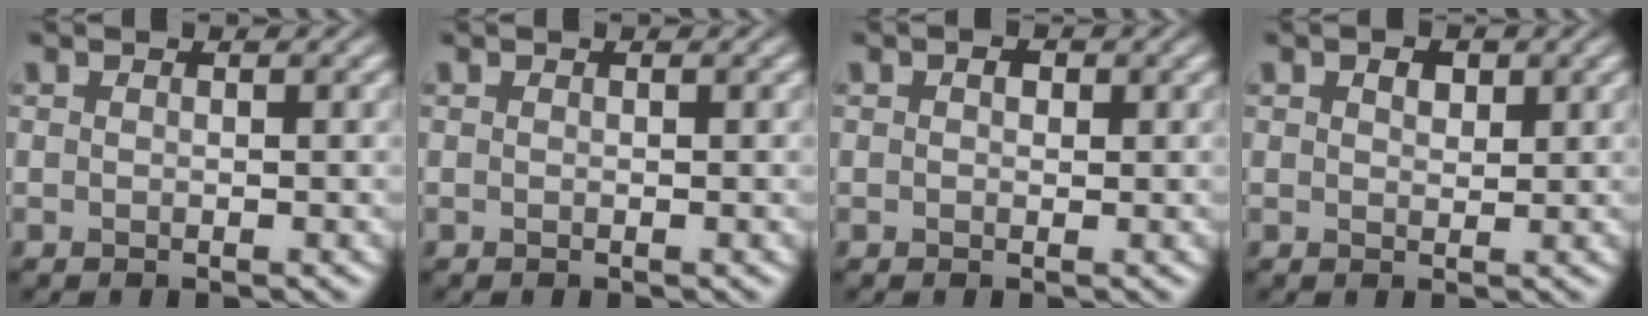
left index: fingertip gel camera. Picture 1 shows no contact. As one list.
[{"total": 0.0}, {"total": 1.0, "force": [0.3, 0.7, 0.7], "torque": [-0.009, 0.000, 0.001]}, {"total": 1.6, "force": [0.8, 1.0, 1.0], "torque": [-0.014, 0.002, 0.013]}]